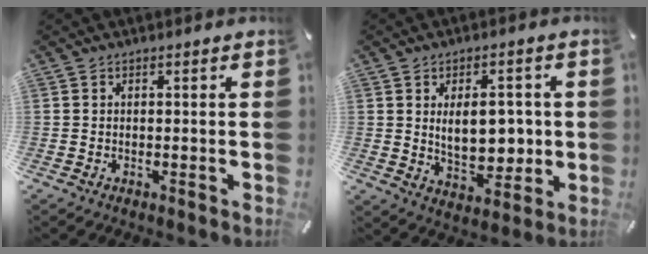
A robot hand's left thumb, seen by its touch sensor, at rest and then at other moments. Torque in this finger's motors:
{"motor_torque": [1.77, 1.58, 1.17, 0.24, 0.10]}